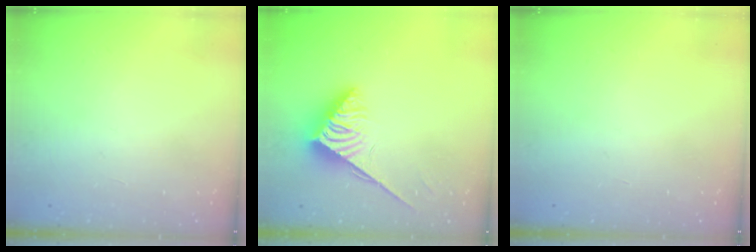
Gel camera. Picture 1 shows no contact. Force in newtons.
{"total": 3.8, "press": 3.7, "slide": 0.7}
{"total": 0.0}